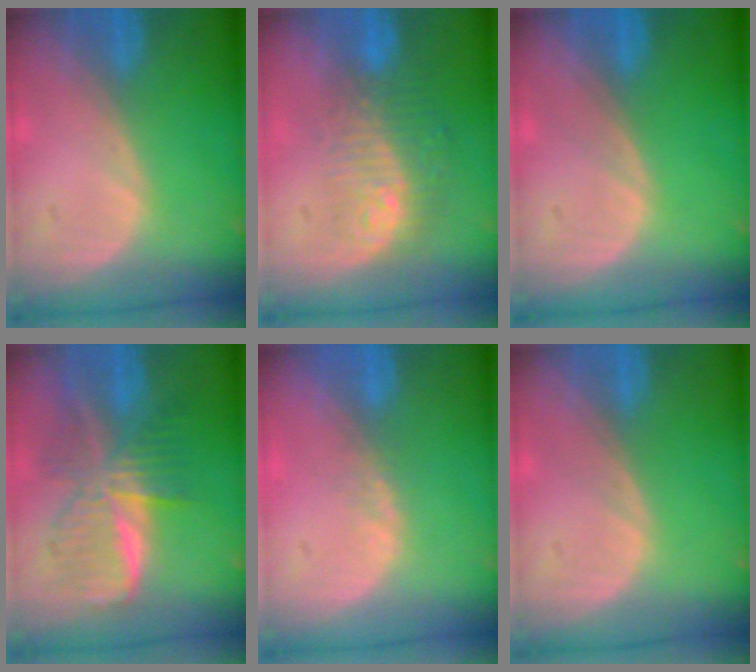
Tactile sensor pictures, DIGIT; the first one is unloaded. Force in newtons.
{"total": 9.9, "press": 8.2, "slide": 5.5}
{"total": 0.0}
{"total": 8.9, "press": 8.9, "slide": 0.6}
{"total": 1.3, "press": 1.1, "slide": 0.7}
{"total": 0.0}